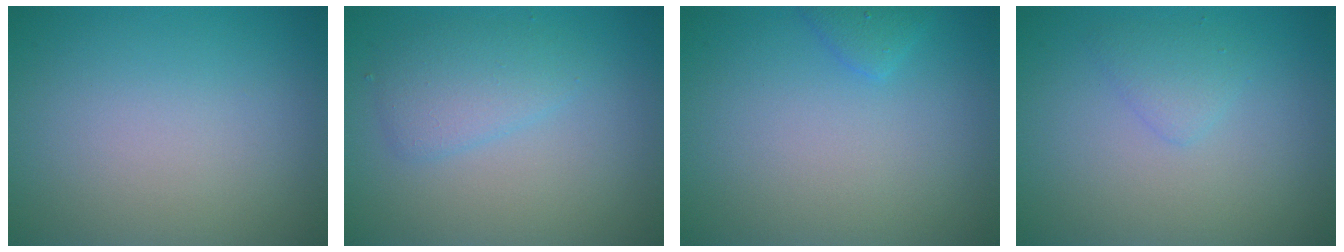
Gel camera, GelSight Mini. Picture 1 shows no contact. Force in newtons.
{"total": 2.6, "press": 2.6, "slide": 0.0}
{"total": 1.2, "press": 1.2, "slide": 0.1}
{"total": 1.4, "press": 1.4, "slide": 0.1}